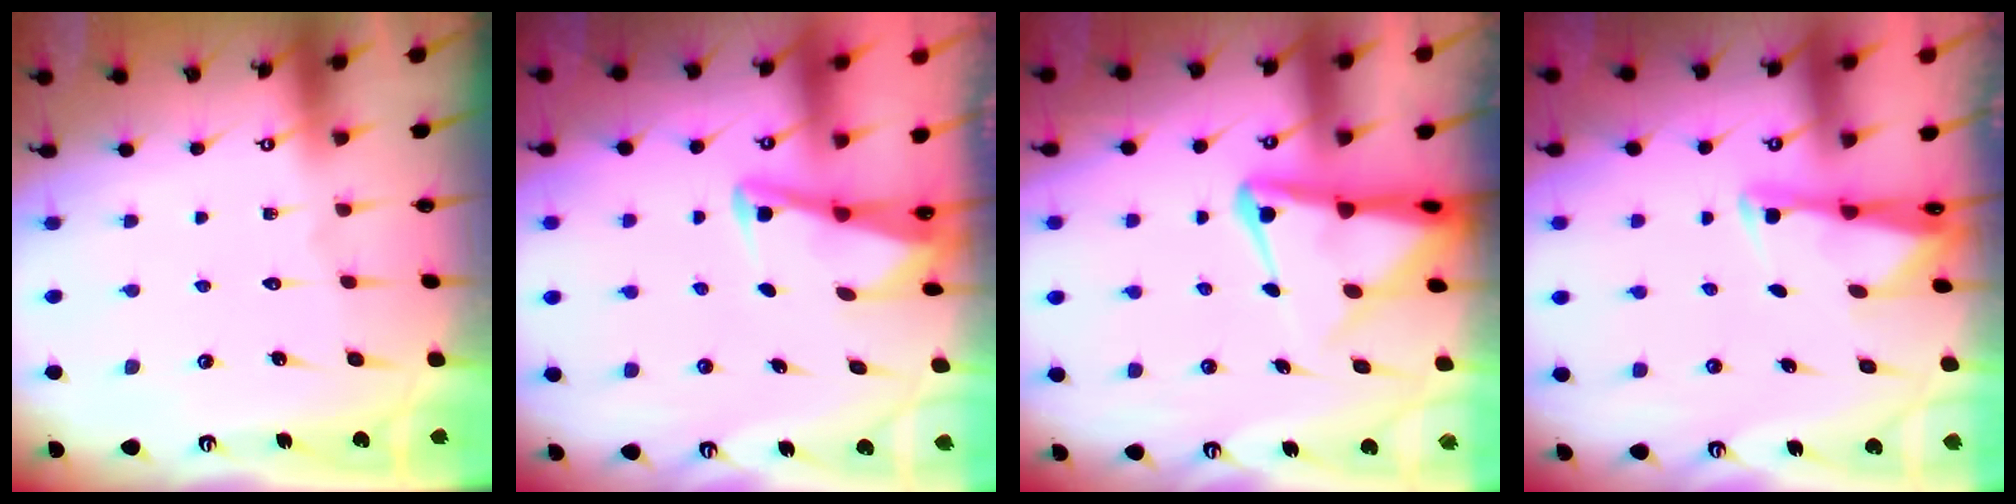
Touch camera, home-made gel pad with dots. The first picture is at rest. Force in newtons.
{"total": 3.0, "press": 2.9, "slide": 0.4}
{"total": 6.6, "press": 6.6, "slide": 0.7}
{"total": 2.5, "press": 2.5, "slide": 0.3}